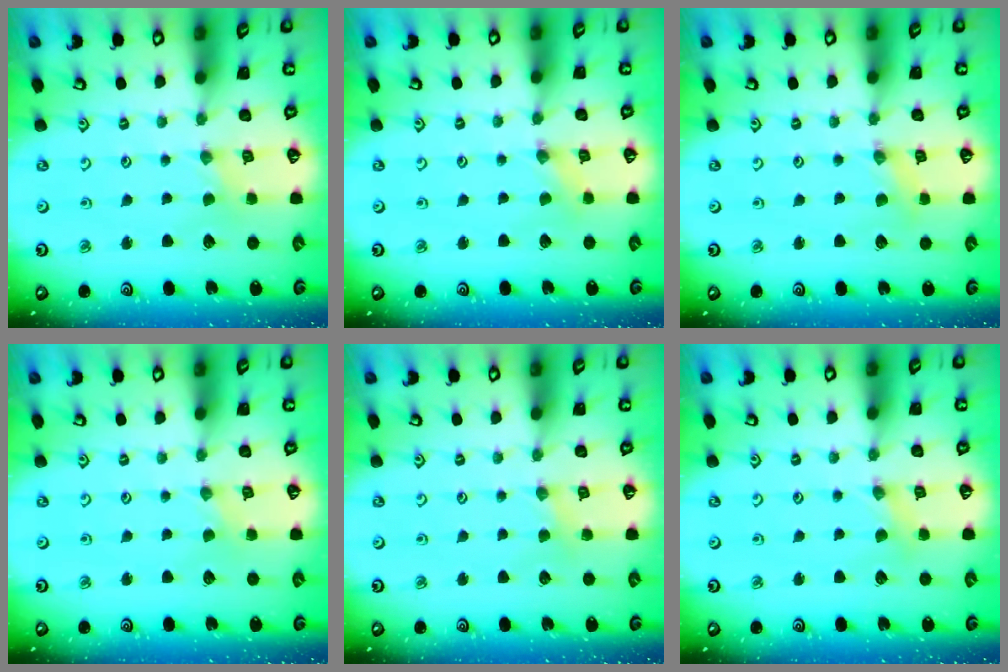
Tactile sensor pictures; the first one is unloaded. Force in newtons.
{"total": 0.0}
{"total": 1.7, "press": 1.7, "slide": 0.3}
{"total": 0.0}
{"total": 2.1, "press": 2.1, "slide": 0.4}
{"total": 2.9, "press": 2.9, "slide": 0.6}